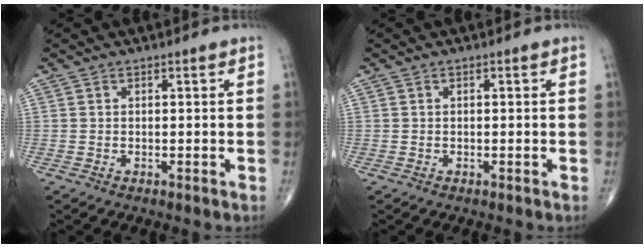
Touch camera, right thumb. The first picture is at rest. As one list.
[{"total": 0.0}]